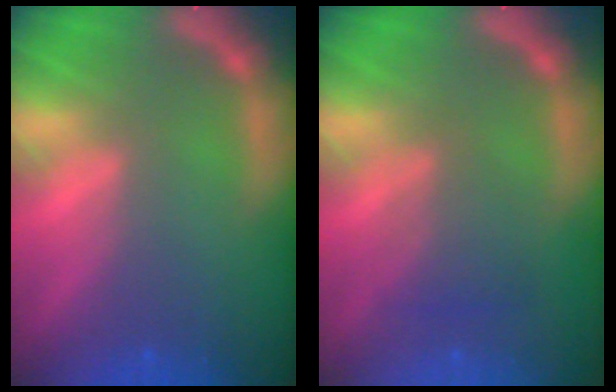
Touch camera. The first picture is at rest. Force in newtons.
{"total": 3.0}